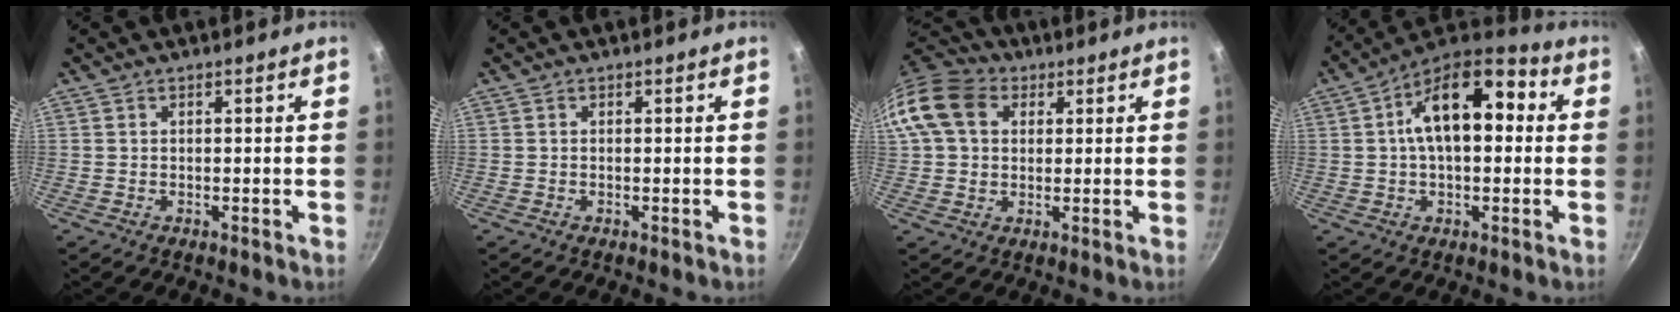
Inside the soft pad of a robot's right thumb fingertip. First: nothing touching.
{"total": 0.0}
{"total": 12.2, "force": [3.4, 9.4, 7.1], "torque": [-0.121, 0.014, 0.046]}
{"total": 16.3, "force": [2.5, 9.3, 13.2], "torque": [-0.179, 0.034, 0.021]}